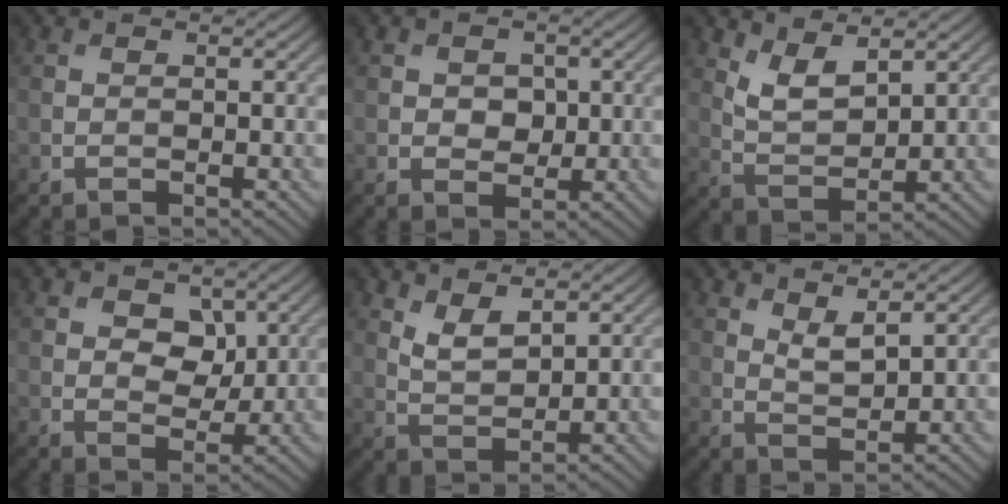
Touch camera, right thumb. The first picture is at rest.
{"total": 2.5, "force": [0.2, 2.1, 1.4], "torque": [-0.030, -0.004, -0.003]}
{"total": 5.1, "force": [3.2, 2.2, 3.3], "torque": [-0.076, -0.011, 0.066]}
{"total": 4.7, "force": [1.6, 3.2, 3.0], "torque": [-0.049, -0.007, 0.015]}
{"total": 3.6, "force": [2.3, 1.5, 2.3], "torque": [-0.054, -0.011, 0.049]}
{"total": 2.9, "force": [2.0, 0.9, 1.9], "torque": [-0.040, -0.009, 0.041]}